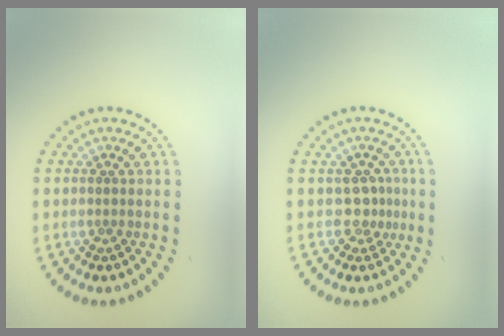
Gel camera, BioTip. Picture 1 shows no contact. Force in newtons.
{"total": 1.8, "press": 1.2, "slide": 1.3}